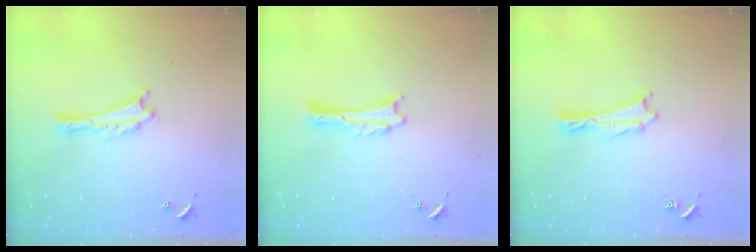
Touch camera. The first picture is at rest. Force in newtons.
{"total": 0.0}
{"total": 0.6, "press": 0.6, "slide": 0.1}